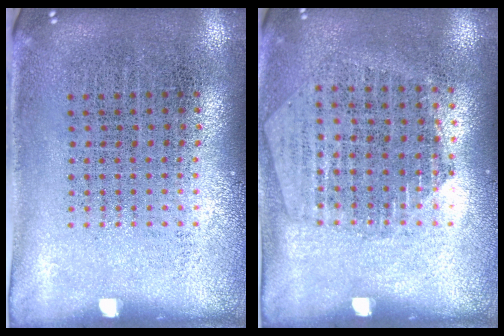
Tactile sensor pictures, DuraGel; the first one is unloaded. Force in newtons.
{"total": 1.3, "press": 1.2, "slide": 0.5}